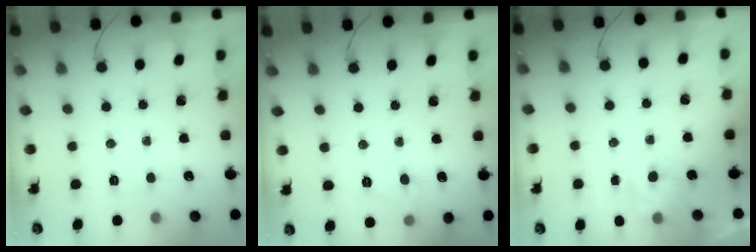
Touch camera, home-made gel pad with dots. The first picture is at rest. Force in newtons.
{"total": 6.1, "press": 6.0, "slide": 1.1}
{"total": 5.5, "press": 5.4, "slide": 1.2}